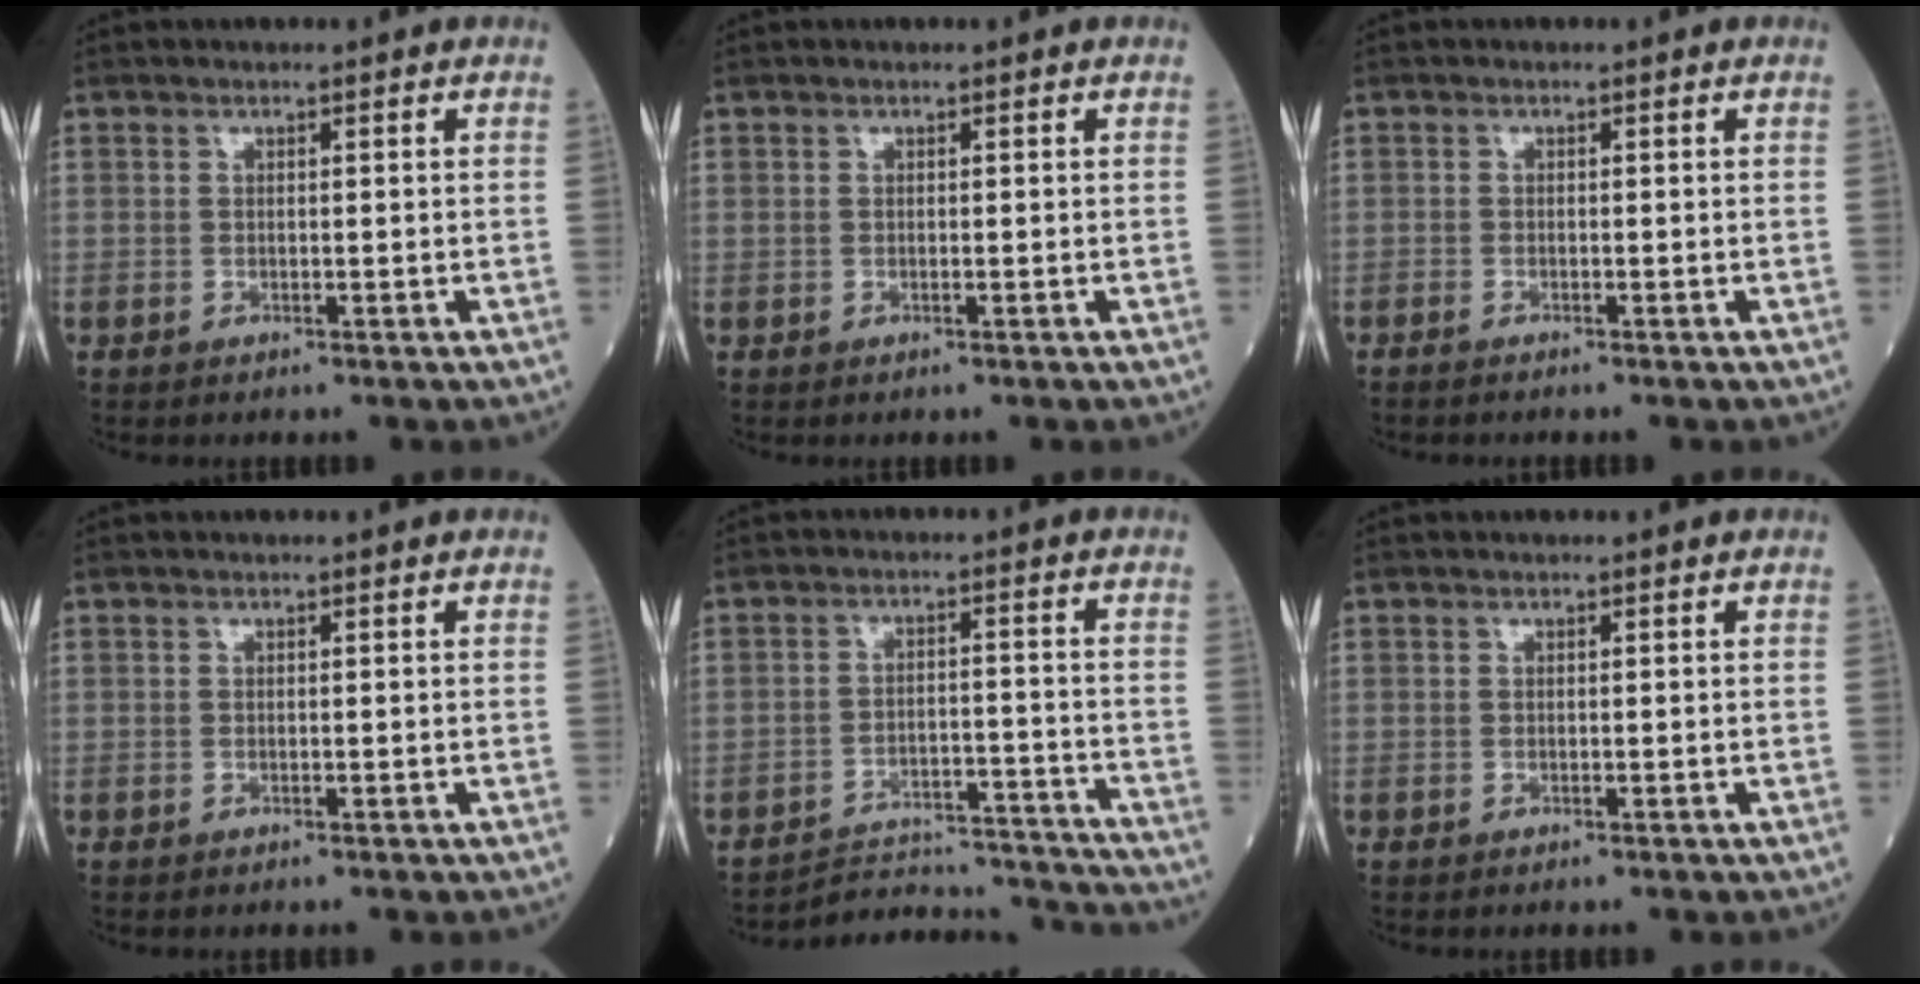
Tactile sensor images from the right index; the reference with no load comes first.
{"total": 0.0}
{"total": 1.0, "force": [-0.9, 0.0, 0.4], "torque": [-0.007, 0.000, -0.015]}
{"total": 0.0}
{"total": 13.1, "force": [-13.1, 0.6, 0.0], "torque": [0.012, 0.024, -0.179]}
{"total": 0.0}